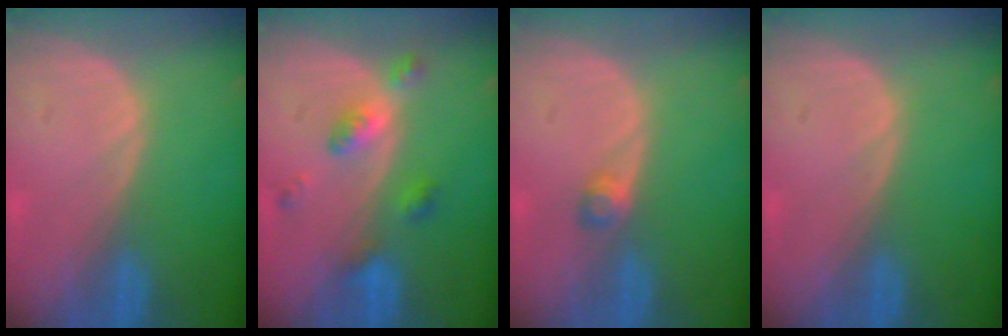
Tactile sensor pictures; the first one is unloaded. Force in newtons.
{"total": 5.2, "press": 4.7, "slide": 2.3}
{"total": 2.0, "press": 1.7, "slide": 1.1}
{"total": 0.0}